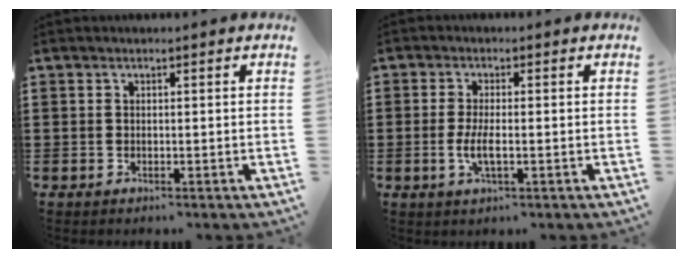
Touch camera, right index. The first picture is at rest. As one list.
[{"total": 3.7, "force": [-0.9, 0.8, 3.5], "torque": [-0.074, -0.005, -0.020]}]